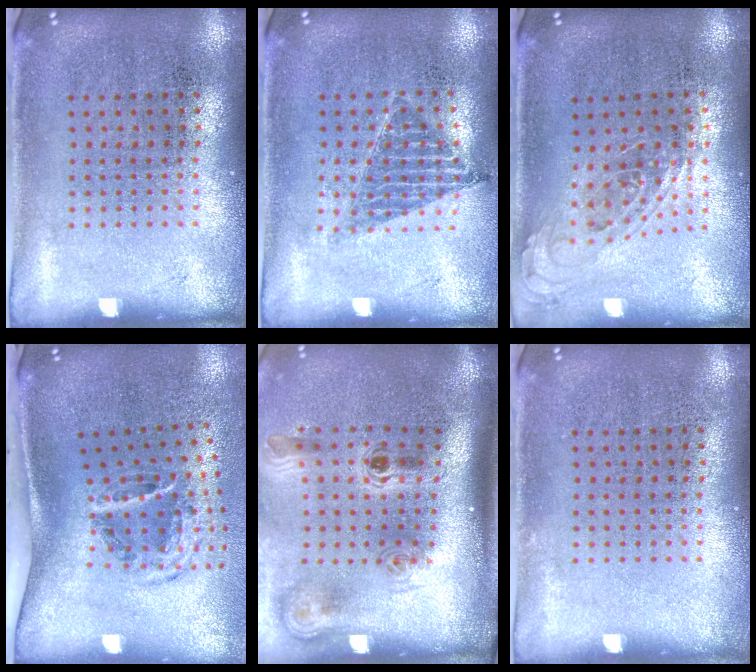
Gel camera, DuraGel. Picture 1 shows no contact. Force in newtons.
{"total": 0.9, "press": 0.8, "slide": 0.3}
{"total": 0.7, "press": 0.7, "slide": 0.2}
{"total": 2.1, "press": 1.2, "slide": 1.7}
{"total": 2.3, "press": 1.5, "slide": 1.7}
{"total": 0.0}